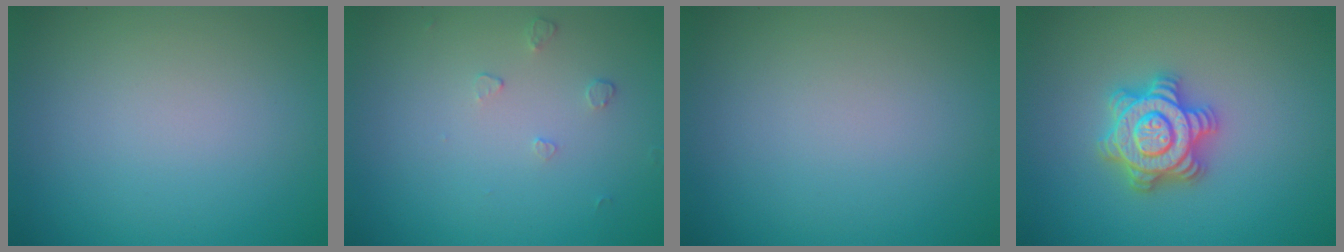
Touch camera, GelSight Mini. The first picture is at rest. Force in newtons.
{"total": 0.6, "press": 0.4, "slide": 0.5}
{"total": 0.0}
{"total": 4.7, "press": 4.7, "slide": 0.6}